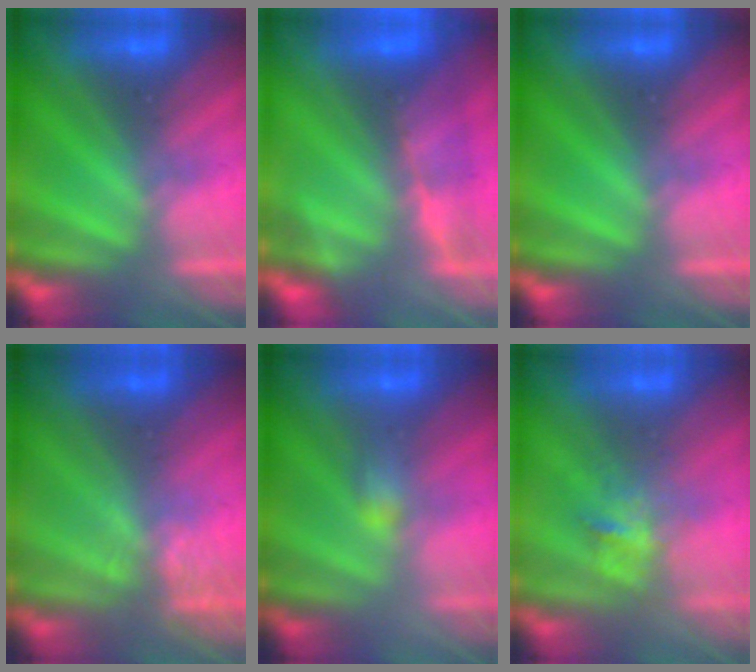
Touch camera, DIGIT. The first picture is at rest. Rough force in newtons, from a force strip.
{"total": 7.8}
{"total": 0.0}
{"total": 4.3}
{"total": 2.2}
{"total": 2.8}